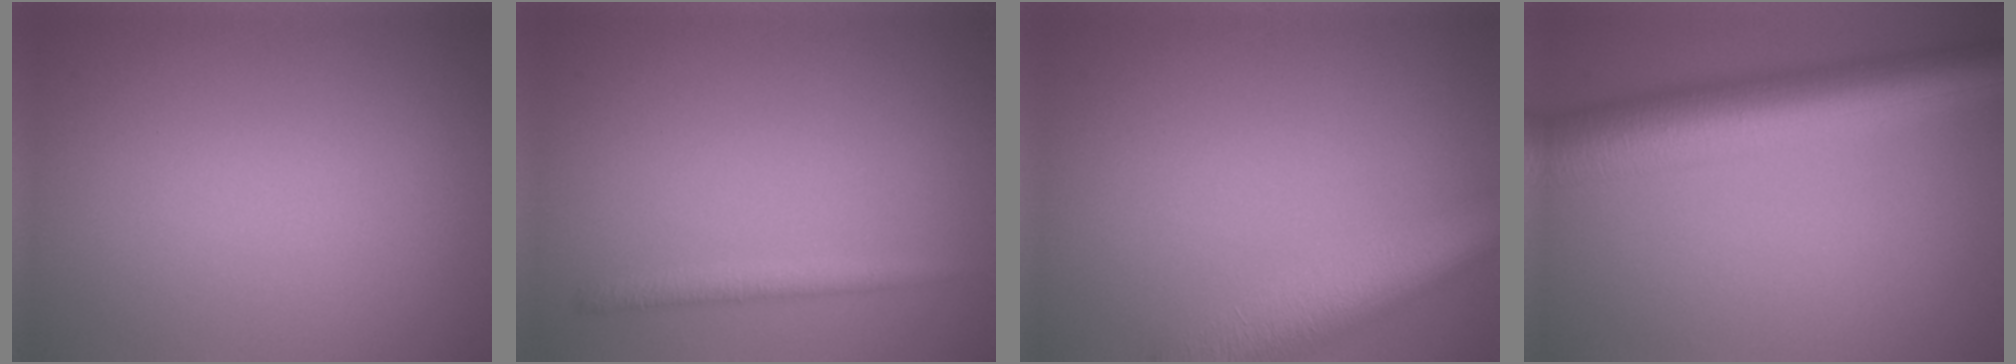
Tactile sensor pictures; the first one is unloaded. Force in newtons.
{"total": 1.6, "press": 1.6, "slide": 0.0}
{"total": 6.7, "press": 6.7, "slide": 0.5}
{"total": 9.0, "press": 9.0, "slide": 0.3}